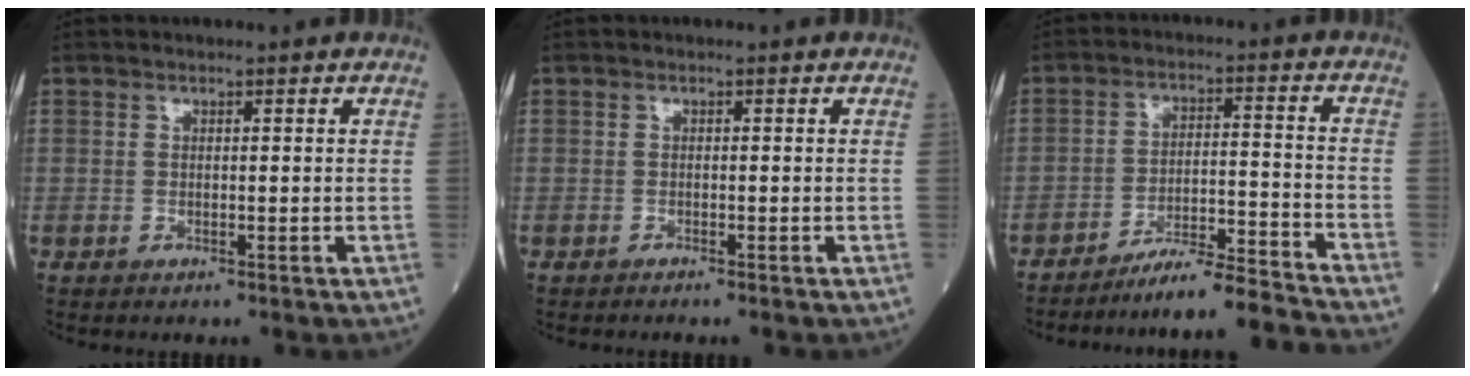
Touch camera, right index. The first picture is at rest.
{"total": 0.9, "force": [-0.8, 0.0, 0.4], "torque": [-0.005, 0.000, -0.011]}
{"total": 9.9, "force": [-9.5, -2.2, 1.9], "torque": [-0.014, 0.010, -0.164]}